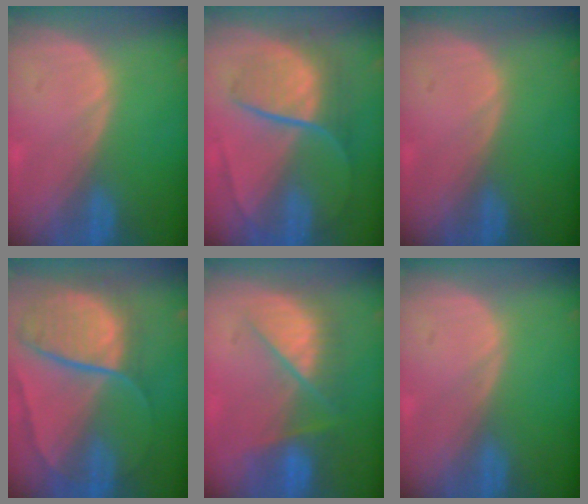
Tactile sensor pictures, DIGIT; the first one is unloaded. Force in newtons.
{"total": 8.3, "press": 7.6, "slide": 3.3}
{"total": 0.0}
{"total": 10.6, "press": 8.8, "slide": 6.0}
{"total": 7.3, "press": 7.3, "slide": 0.5}
{"total": 0.0}